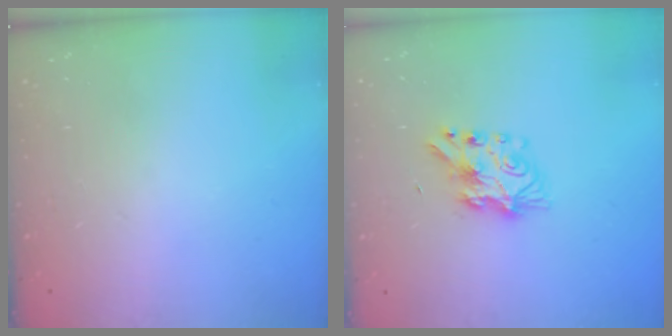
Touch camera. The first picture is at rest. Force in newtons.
{"total": 7.2, "press": 7.2, "slide": 0.2}